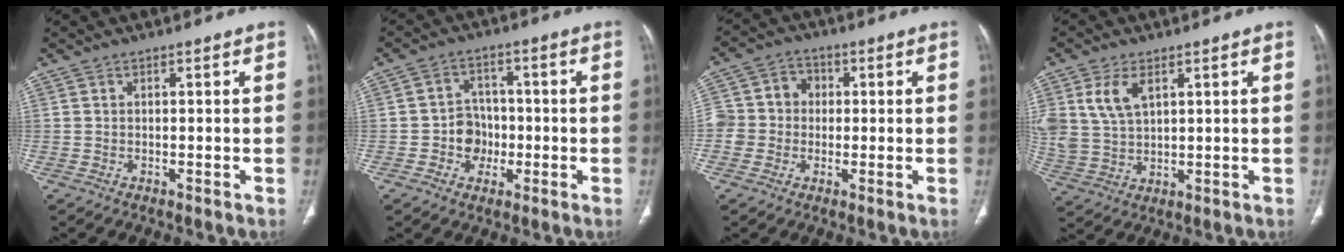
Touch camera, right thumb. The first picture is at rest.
{"total": 6.1, "force": [-1.5, 5.5, 2.2], "torque": [0.000, 0.019, -0.029]}
{"total": 8.0, "force": [-0.1, 7.5, 2.8], "torque": [-0.023, 0.026, -0.010]}
{"total": 8.4, "force": [3.5, 4.9, 5.8], "torque": [-0.120, -0.007, 0.080]}